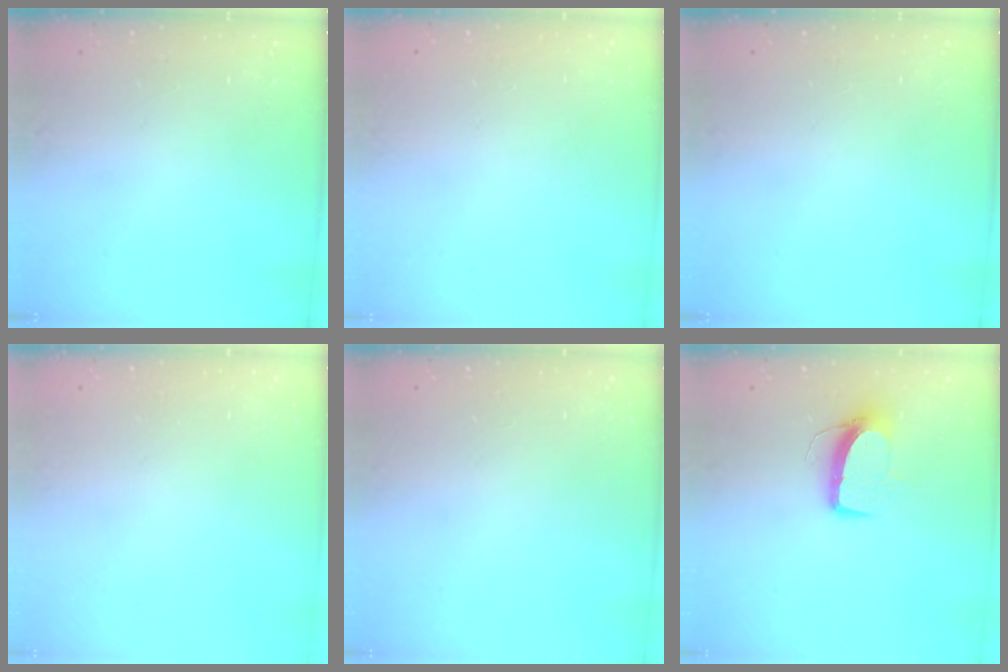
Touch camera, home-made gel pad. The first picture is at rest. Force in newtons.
{"total": 0.0}
{"total": 0.0}
{"total": 0.0}
{"total": 0.5, "press": 0.5, "slide": 0.1}
{"total": 10.2, "press": 10.2, "slide": 0.5}